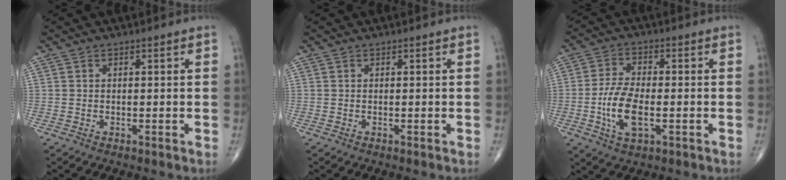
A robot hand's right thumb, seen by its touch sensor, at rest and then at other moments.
{"total": 0.0}
{"total": 9.0, "force": [-2.0, 4.1, 7.8], "torque": [-0.158, 0.006, -0.039]}